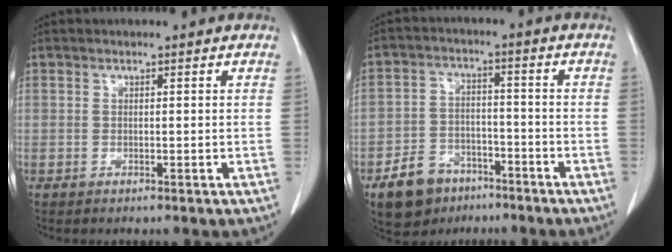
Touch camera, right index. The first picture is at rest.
{"total": 8.3, "force": [-5.4, 5.5, 3.0], "torque": [-0.071, 0.007, -0.085]}